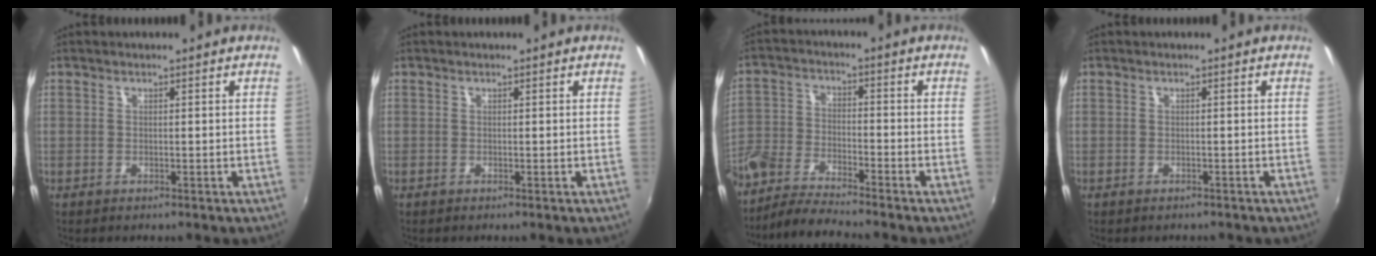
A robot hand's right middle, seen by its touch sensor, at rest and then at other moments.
{"total": 0.0}
{"total": 8.8, "force": [-7.2, 2.1, 4.5], "torque": [-0.103, -0.011, -0.149]}
{"total": 1.3, "force": [-1.1, 0.6, 0.3], "torque": [-0.010, -0.005, -0.014]}